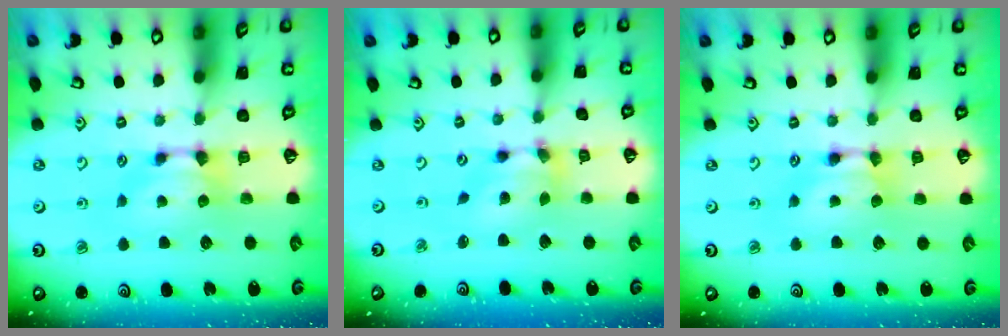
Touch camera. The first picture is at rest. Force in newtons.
{"total": 4.5, "press": 4.2, "slide": 1.5}
{"total": 1.7, "press": 1.7, "slide": 0.1}